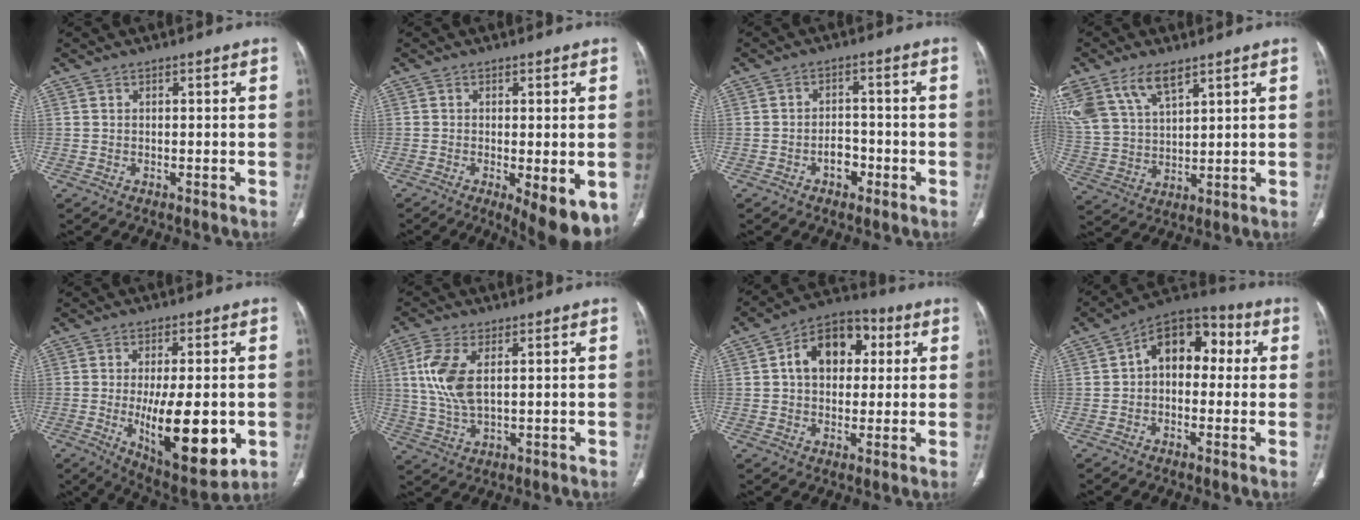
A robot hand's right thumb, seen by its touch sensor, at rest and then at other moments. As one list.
[{"total": 9.9, "force": [-3.6, 3.1, 8.7], "torque": [-0.117, -0.020, -0.047]}, {"total": 3.9, "force": [-1.8, 2.7, 2.2], "torque": [-0.018, 0.020, -0.031]}, {"total": 14.0, "force": [8.4, 7.1, 8.7], "torque": [-0.182, -0.014, 0.173]}, {"total": 17.5, "force": [-3.2, 6.6, 15.9], "torque": [-0.229, -0.024, -0.030]}, {"total": 9.2, "force": [2.1, 4.4, 7.9], "torque": [-0.184, -0.005, 0.046]}, {"total": 12.8, "force": [2.8, 9.0, 8.7], "torque": [-0.104, 0.018, 0.034]}, {"total": 12.0, "force": [1.6, 7.9, 8.8], "torque": [-0.096, 0.038, 0.008]}]